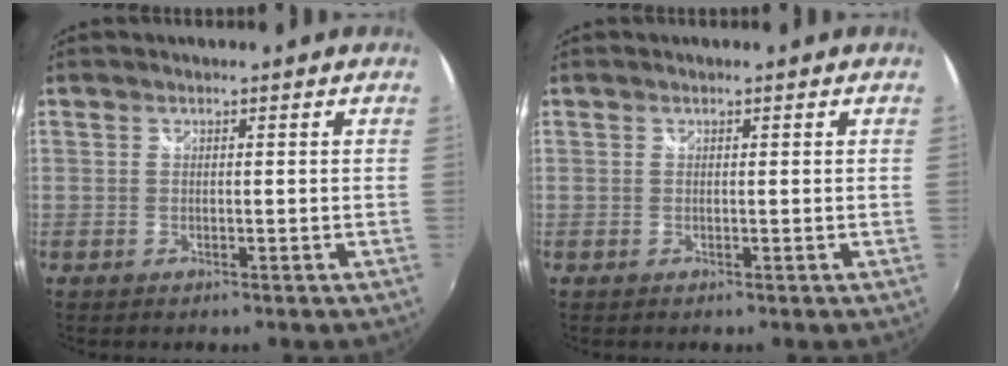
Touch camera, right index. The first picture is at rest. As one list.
[{"total": 0.0}]